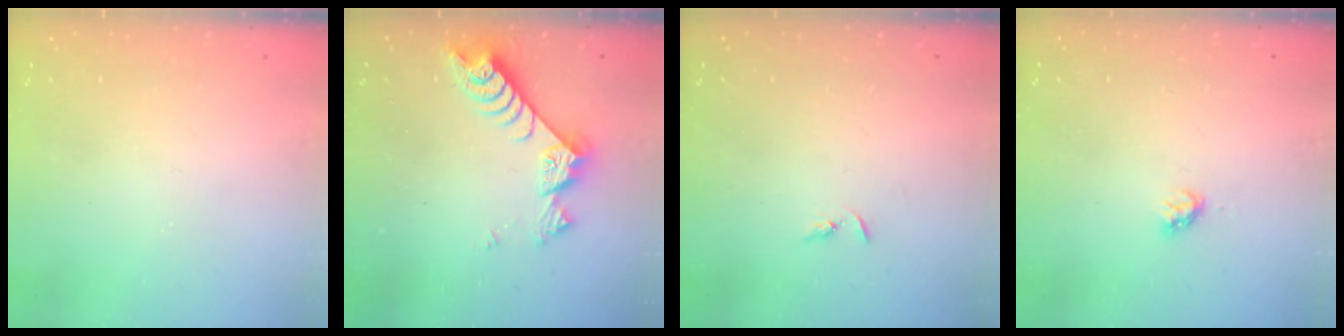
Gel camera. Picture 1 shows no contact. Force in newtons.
{"total": 7.6, "press": 7.5, "slide": 1.0}
{"total": 2.2, "press": 2.2, "slide": 0.2}
{"total": 2.8, "press": 2.8, "slide": 0.2}